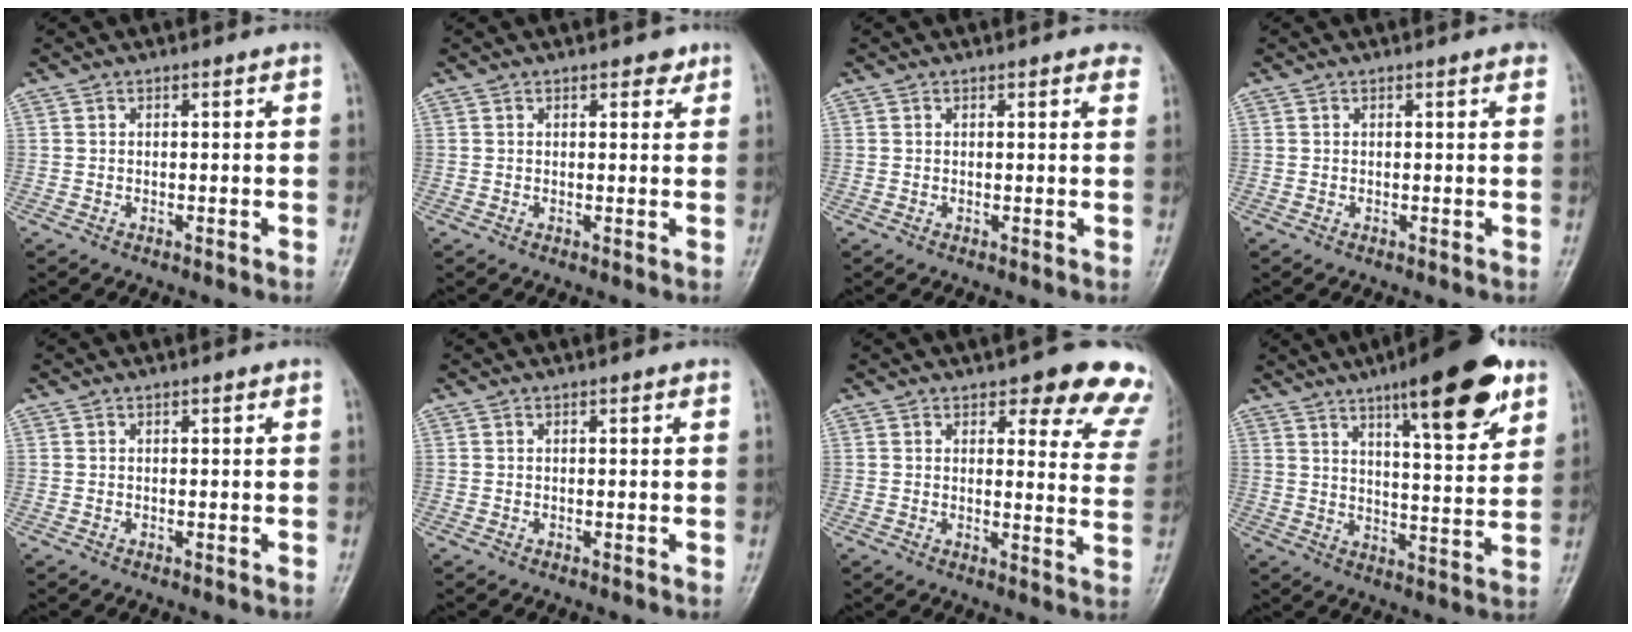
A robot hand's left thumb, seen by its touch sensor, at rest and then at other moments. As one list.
[{"total": 2.1, "force": [1.3, 1.2, 1.1], "torque": [0.000, -0.005, 0.014]}, {"total": 2.2, "force": [1.5, 0.8, 1.4], "torque": [-0.004, 0.000, 0.013]}, {"total": 1.2, "force": [0.7, 0.2, 1.0], "torque": [-0.014, 0.000, 0.005]}, {"total": 0.5, "force": [0.3, 0.2, 0.4], "torque": [-0.006, -0.001, 0.003]}, {"total": 0.7, "force": [0.4, 0.2, 0.5], "torque": [-0.007, 0.000, 0.003]}, {"total": 14.7, "force": [11.2, 5.4, 7.8], "torque": [-0.029, -0.055, 0.103]}, {"total": 17.5, "force": [10.3, 4.5, 13.5], "torque": [-0.167, -0.047, 0.152]}]